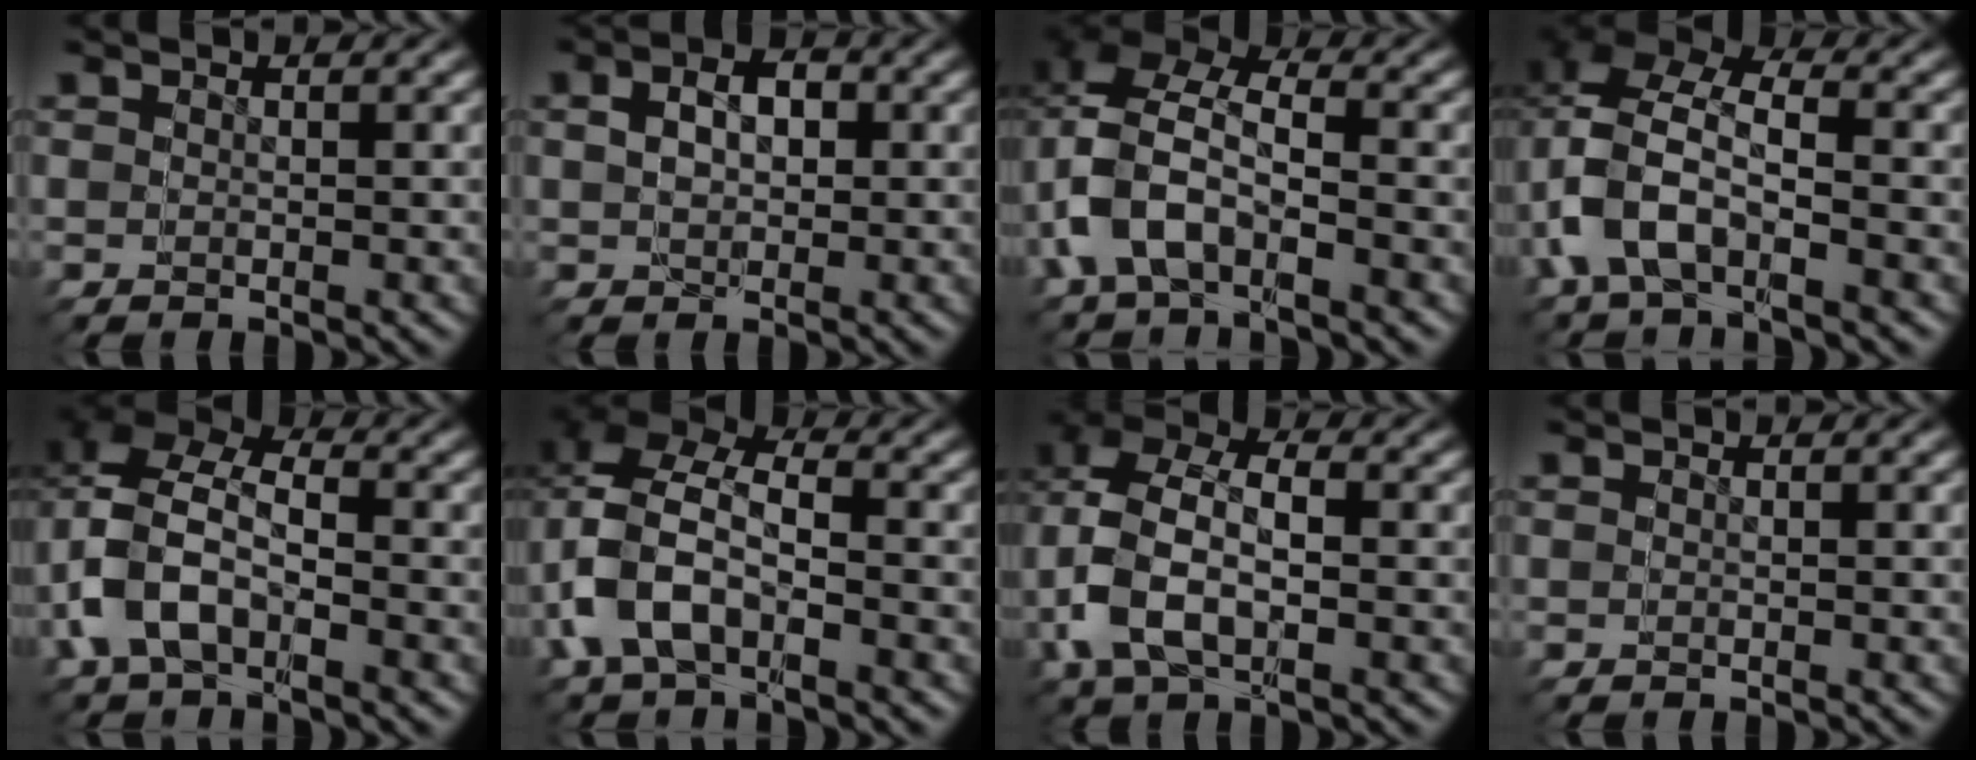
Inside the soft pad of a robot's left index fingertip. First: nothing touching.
{"total": 1.2, "force": [-0.4, 1.1, -0.3], "torque": [0.008, -0.012, -0.001]}
{"total": 9.0, "force": [-0.6, 7.2, 5.3], "torque": [-0.103, -0.010, -0.019]}
{"total": 7.2, "force": [-0.6, 5.6, 4.4], "torque": [-0.089, -0.009, -0.017]}
{"total": 11.4, "force": [-1.0, 9.8, 5.9], "torque": [-0.135, -0.012, -0.028]}
{"total": 10.2, "force": [-1.0, 8.4, 5.7], "torque": [-0.122, -0.012, -0.025]}
{"total": 5.9, "force": [0.0, 5.2, 2.7], "torque": [-0.091, -0.013, -0.007]}
{"total": 0.0}